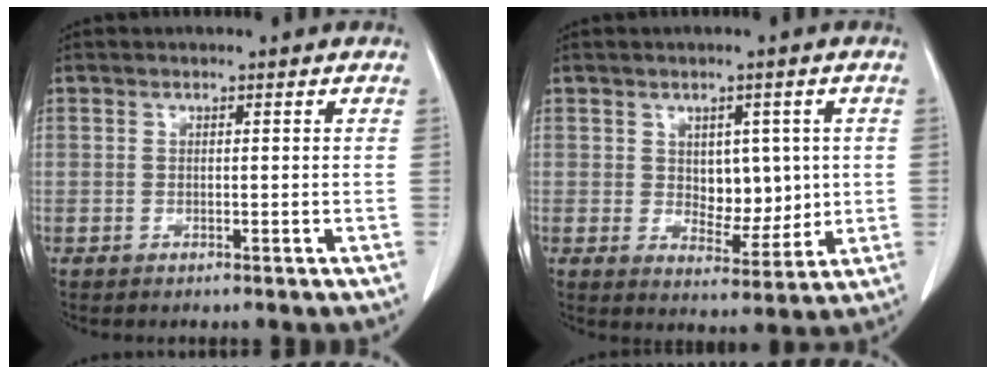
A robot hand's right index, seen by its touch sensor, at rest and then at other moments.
{"total": 6.5, "force": [0.9, 4.0, 5.0], "torque": [-0.066, -0.001, 0.028]}